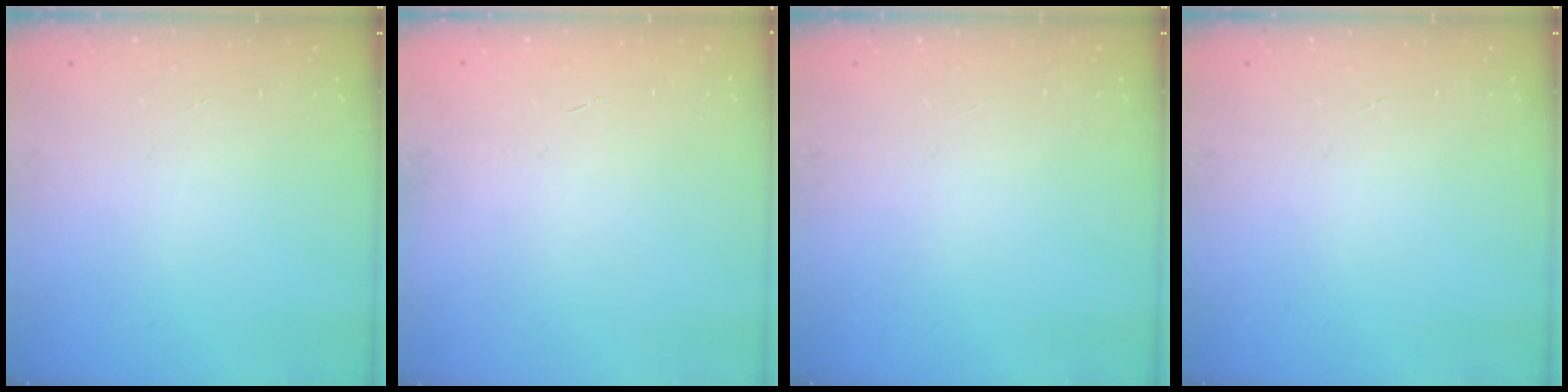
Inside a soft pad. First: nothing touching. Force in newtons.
{"total": 0.0}
{"total": 0.0}
{"total": 0.0}